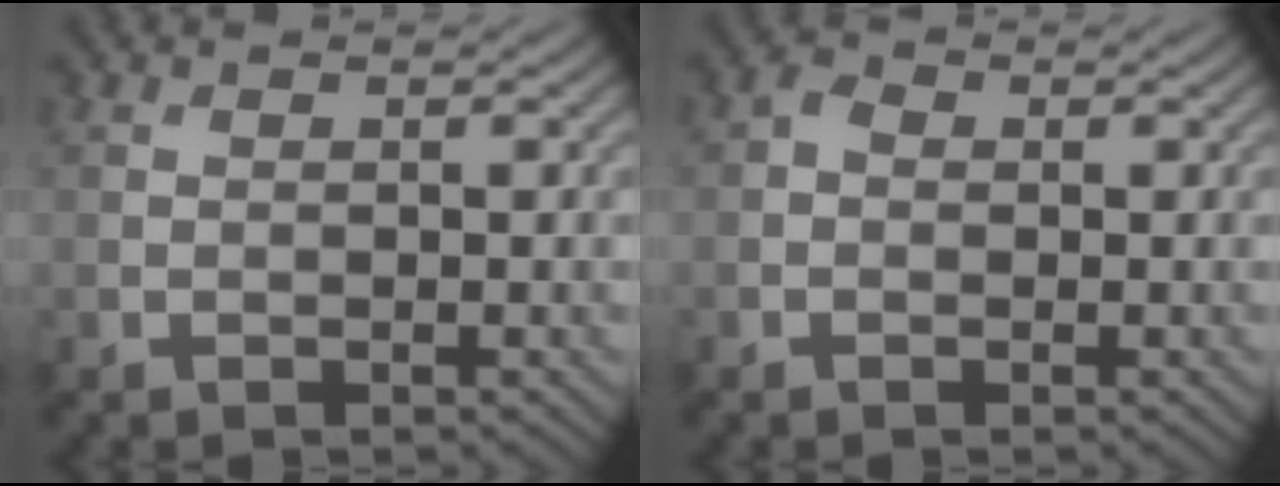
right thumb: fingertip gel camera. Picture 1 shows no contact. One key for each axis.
{"total": 1.3, "fx": -0.1, "fy": 1.1, "fz": 0.8, "tx": -0.014, "ty": 0.002, "tz": -0.008}